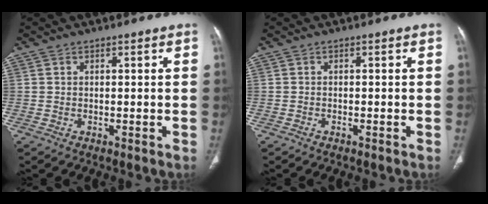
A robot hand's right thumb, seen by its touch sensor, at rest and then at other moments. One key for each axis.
{"total": 0.7, "fx": -0.6, "fy": 0.1, "fz": 0.4, "tx": -0.012, "ty": 0.002, "tz": -0.004}